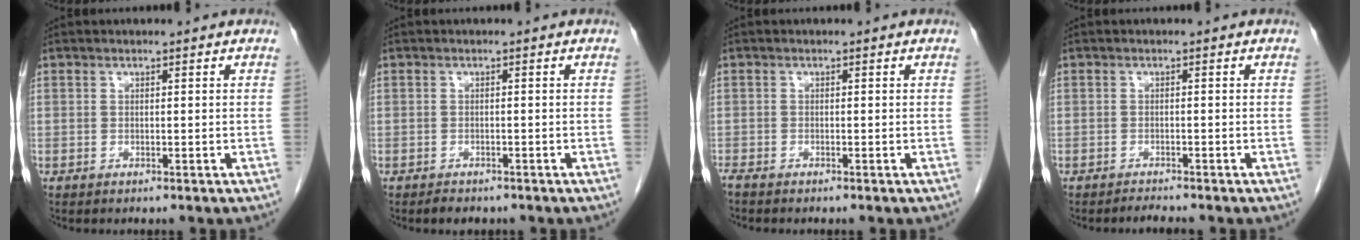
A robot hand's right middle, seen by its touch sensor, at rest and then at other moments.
{"total": 1.9, "force": [-1.5, 0.8, 0.7], "torque": [-0.017, -0.004, -0.018]}
{"total": 1.4, "force": [-1.3, 0.0, 0.6], "torque": [-0.013, -0.003, -0.023]}
{"total": 1.2, "force": [-1.2, -0.3, 0.1], "torque": [-0.009, -0.008, -0.017]}